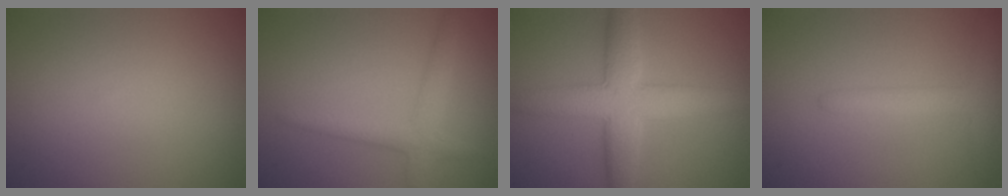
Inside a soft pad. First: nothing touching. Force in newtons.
{"total": 2.5, "press": 2.5, "slide": 0.1}
{"total": 6.6, "press": 6.6, "slide": 0.1}
{"total": 2.6, "press": 2.6, "slide": 0.2}